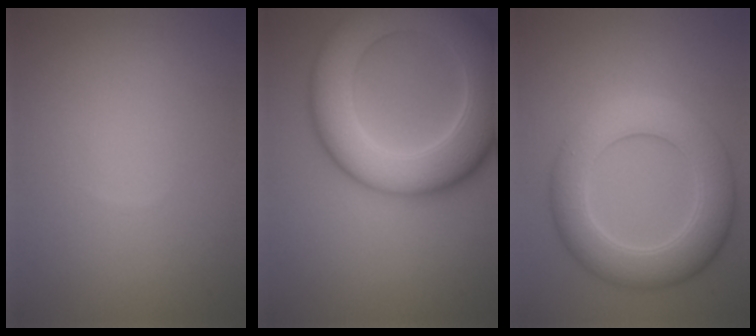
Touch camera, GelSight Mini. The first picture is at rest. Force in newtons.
{"total": 11.6, "press": 11.6, "slide": 0.2}
{"total": 7.1, "press": 7.1, "slide": 0.1}